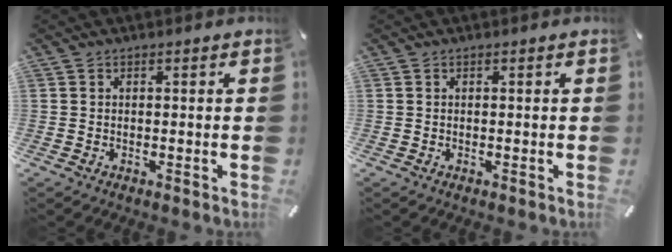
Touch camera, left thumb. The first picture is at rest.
{"total": 0.0}